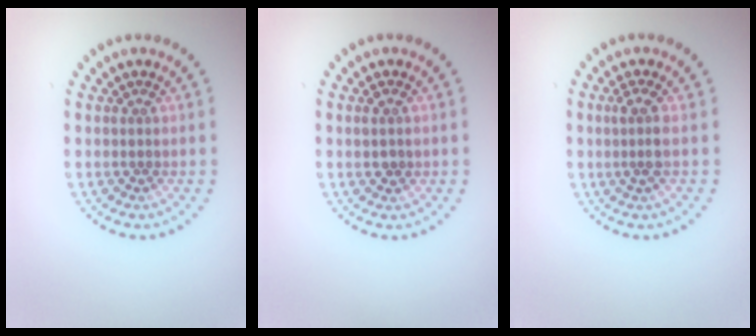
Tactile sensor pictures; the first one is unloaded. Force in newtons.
{"total": 1.3, "press": 1.3, "slide": 0.2}
{"total": 1.8, "press": 1.4, "slide": 1.1}